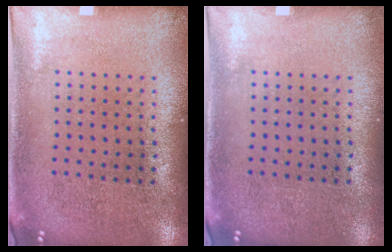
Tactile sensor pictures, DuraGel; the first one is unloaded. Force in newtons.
{"total": 0.0}